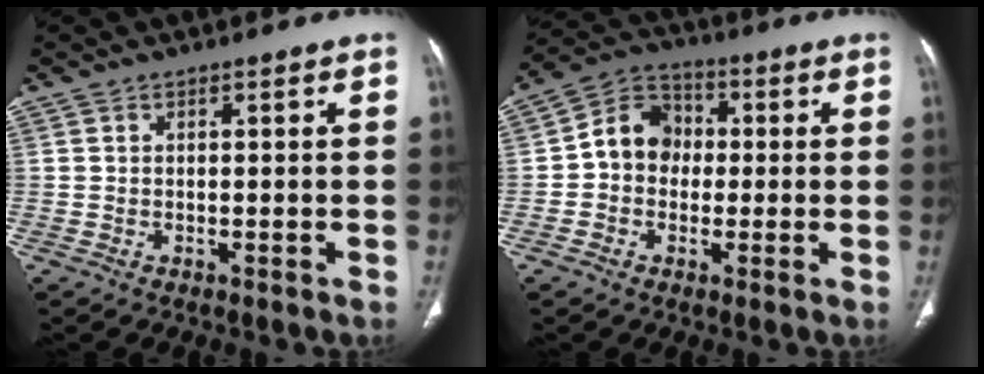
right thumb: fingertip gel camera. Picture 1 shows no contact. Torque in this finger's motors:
{"motor_torque": [0.34, 1.56, 0.69, -0.54, 0.02]}